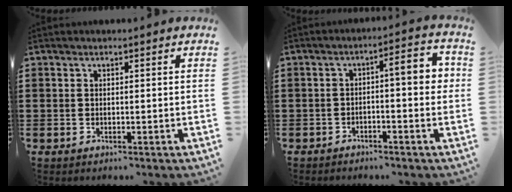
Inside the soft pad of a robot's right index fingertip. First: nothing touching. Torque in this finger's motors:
{"motor_torque": [0.50, 0.26, 0.52, 0.04]}